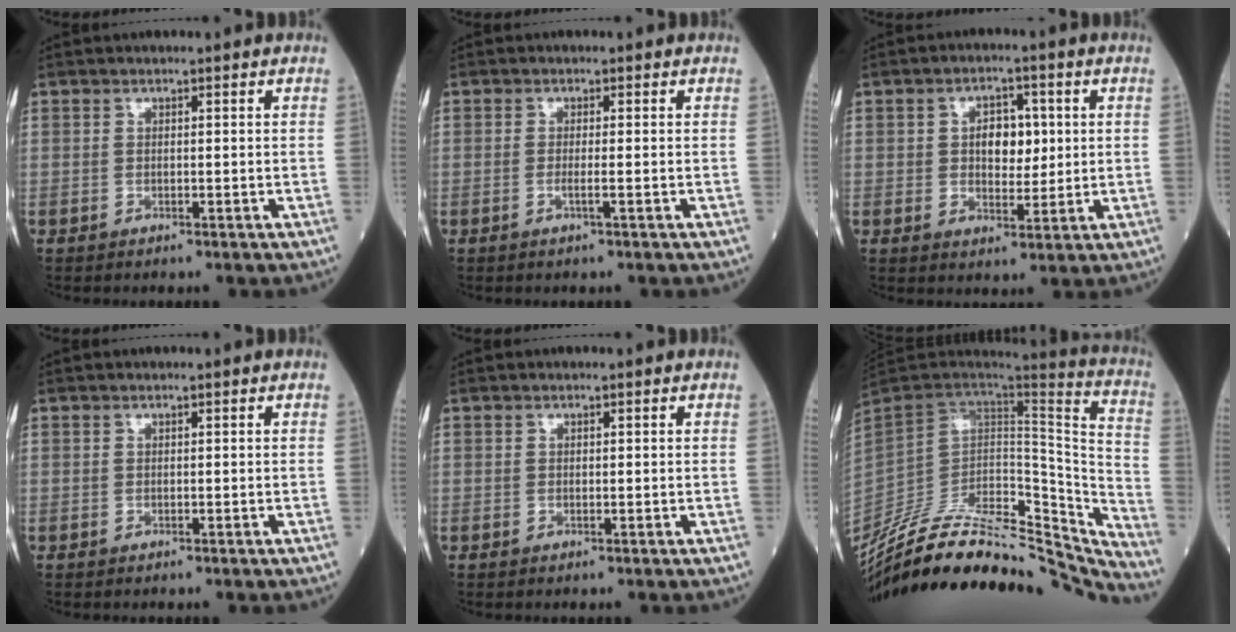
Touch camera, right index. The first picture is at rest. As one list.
[{"total": 1.2, "force": [-0.4, -0.3, 1.1], "torque": [-0.023, -0.001, -0.011]}, {"total": 5.5, "force": [0.9, 3.2, 4.4], "torque": [-0.065, 0.010, 0.018]}, {"total": 0.0}, {"total": 0.0}, {"total": 36.3, "force": [-32.0, 8.4, 14.9], "torque": [-0.213, -0.024, -0.467]}]